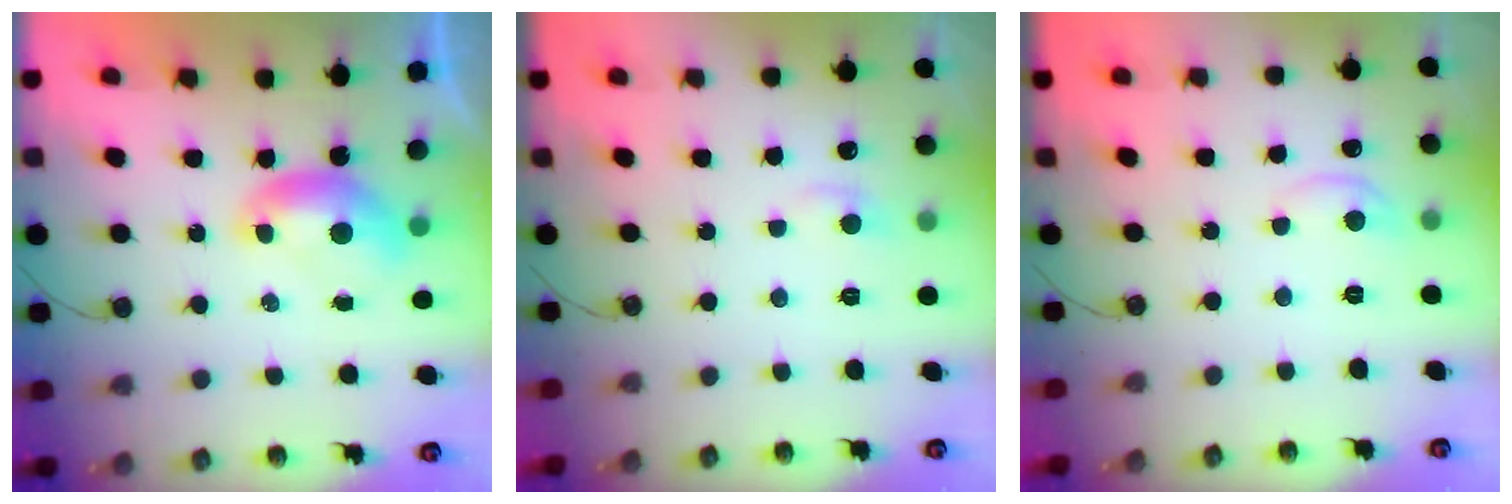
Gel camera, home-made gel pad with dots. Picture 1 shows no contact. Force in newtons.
{"total": 1.5, "press": 1.2, "slide": 0.9}
{"total": 0.0}